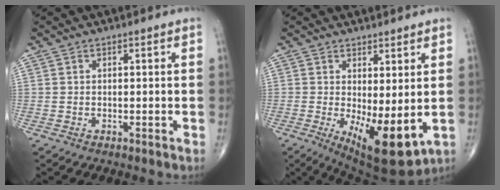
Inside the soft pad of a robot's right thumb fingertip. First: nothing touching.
{"total": 11.1, "force": [-1.4, 4.0, 10.2], "torque": [-0.153, -0.024, -0.005]}